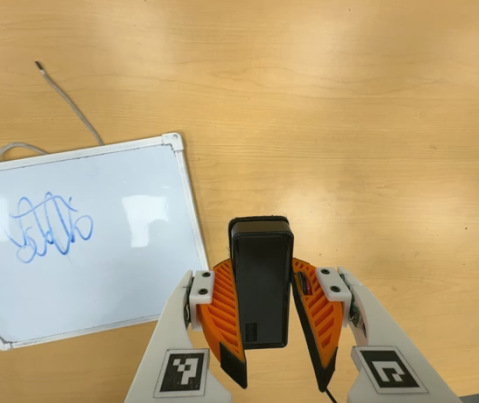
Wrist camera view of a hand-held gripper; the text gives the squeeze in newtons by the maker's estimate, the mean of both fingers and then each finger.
{"total": 8.9, "left": 7.9, "right": 9.9}